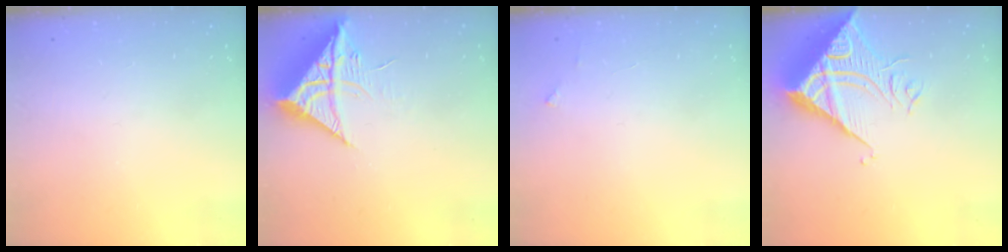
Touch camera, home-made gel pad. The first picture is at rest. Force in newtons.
{"total": 10.5, "press": 10.5, "slide": 1.0}
{"total": 2.6, "press": 2.6, "slide": 0.2}
{"total": 12.1, "press": 12.0, "slide": 1.2}